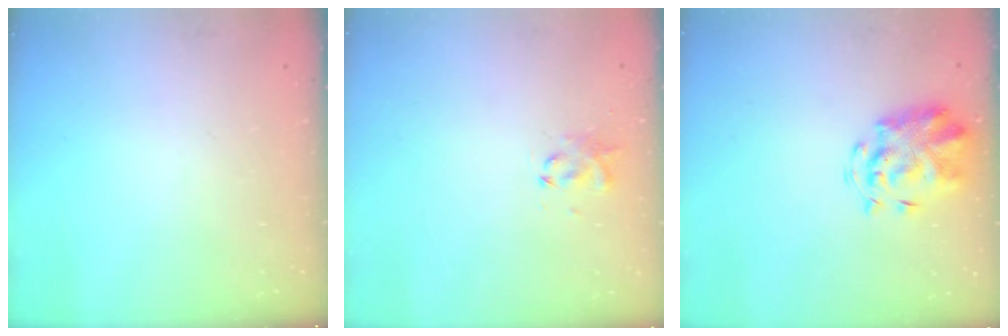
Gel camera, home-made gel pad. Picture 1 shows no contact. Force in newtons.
{"total": 2.9, "press": 2.8, "slide": 1.0}
{"total": 4.0, "press": 3.8, "slide": 1.2}